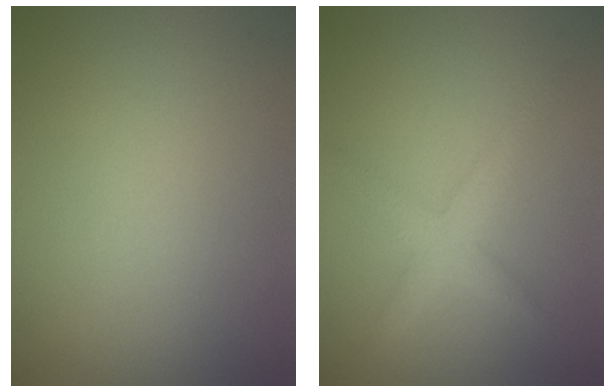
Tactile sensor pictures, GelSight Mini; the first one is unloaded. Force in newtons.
{"total": 2.6, "press": 2.6, "slide": 0.1}